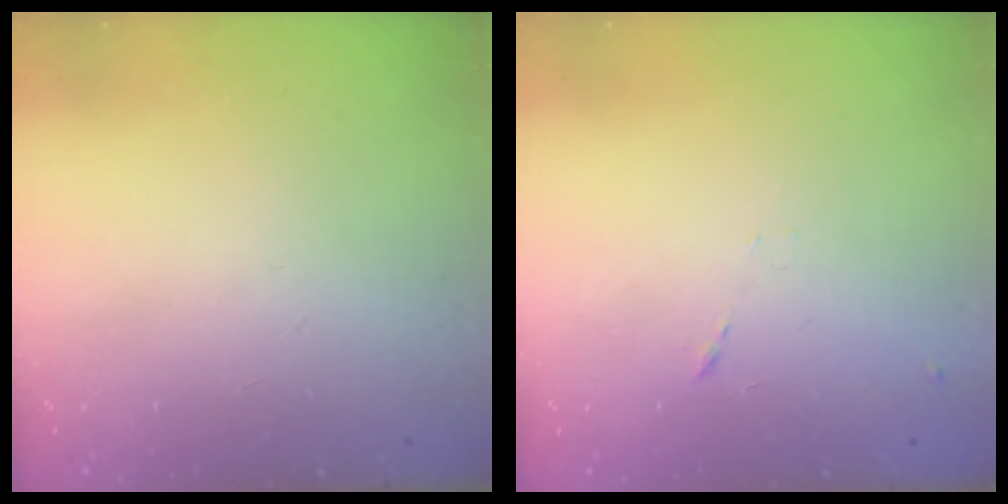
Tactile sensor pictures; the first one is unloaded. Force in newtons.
{"total": 7.5, "press": 7.4, "slide": 0.6}